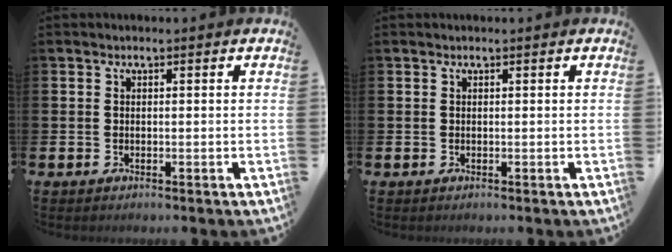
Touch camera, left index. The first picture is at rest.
{"total": 0.0}